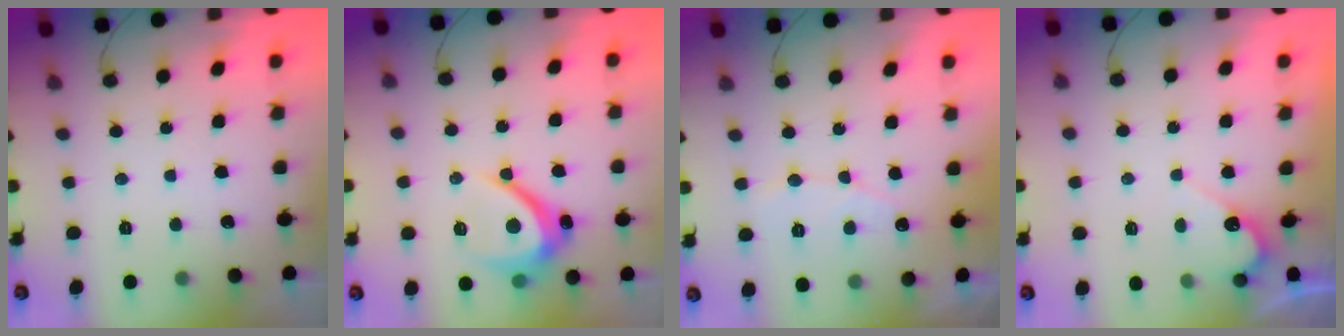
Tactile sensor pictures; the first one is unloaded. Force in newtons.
{"total": 10.2, "press": 10.2, "slide": 0.8}
{"total": 6.3, "press": 6.3, "slide": 0.2}
{"total": 4.9, "press": 4.9, "slide": 0.3}